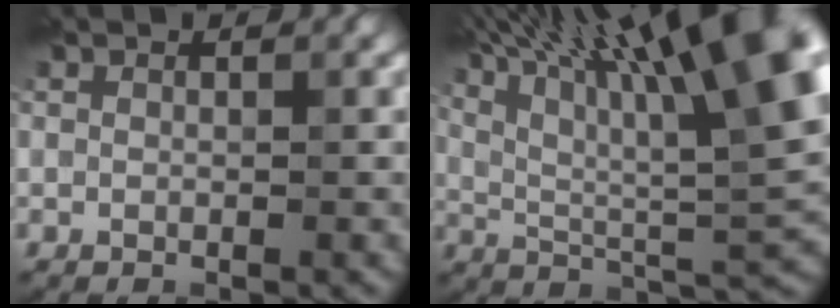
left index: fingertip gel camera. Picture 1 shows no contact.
{"total": 18.3, "force": [9.1, 5.3, 15.0], "torque": [-0.248, 0.038, 0.147]}